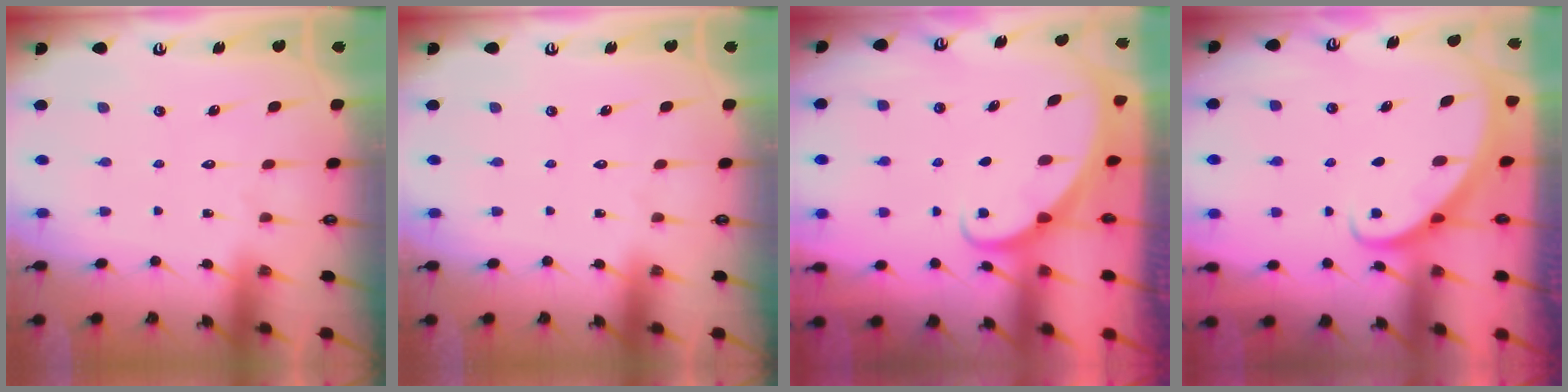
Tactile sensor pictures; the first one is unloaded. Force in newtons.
{"total": 0.0}
{"total": 1.6, "press": 1.6, "slide": 0.0}
{"total": 2.8, "press": 2.8, "slide": 0.2}